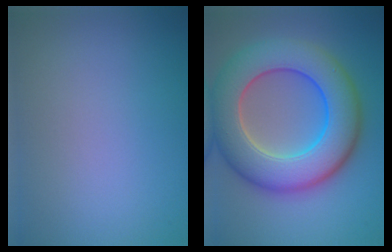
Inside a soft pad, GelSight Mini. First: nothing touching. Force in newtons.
{"total": 11.2, "press": 11.2, "slide": 0.7}